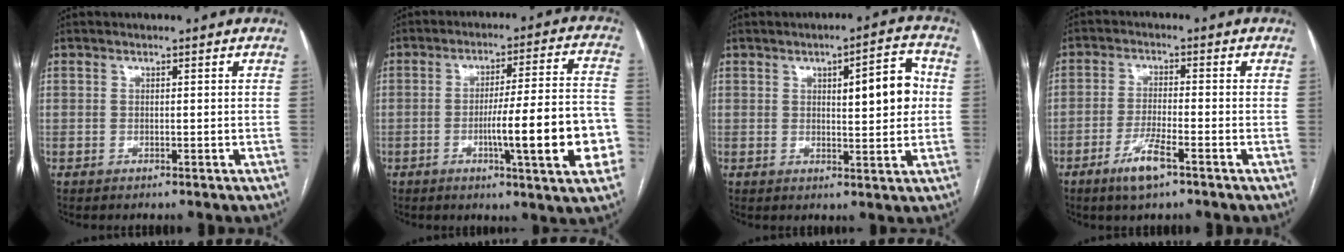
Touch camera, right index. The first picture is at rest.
{"total": 16.1, "force": [-4.5, 0.7, 15.4], "torque": [-0.192, 0.009, -0.061]}
{"total": 8.1, "force": [1.4, 1.9, 7.7], "torque": [-0.104, 0.014, 0.019]}
{"total": 5.6, "force": [-3.4, 0.7, 4.4], "torque": [-0.089, -0.007, -0.064]}